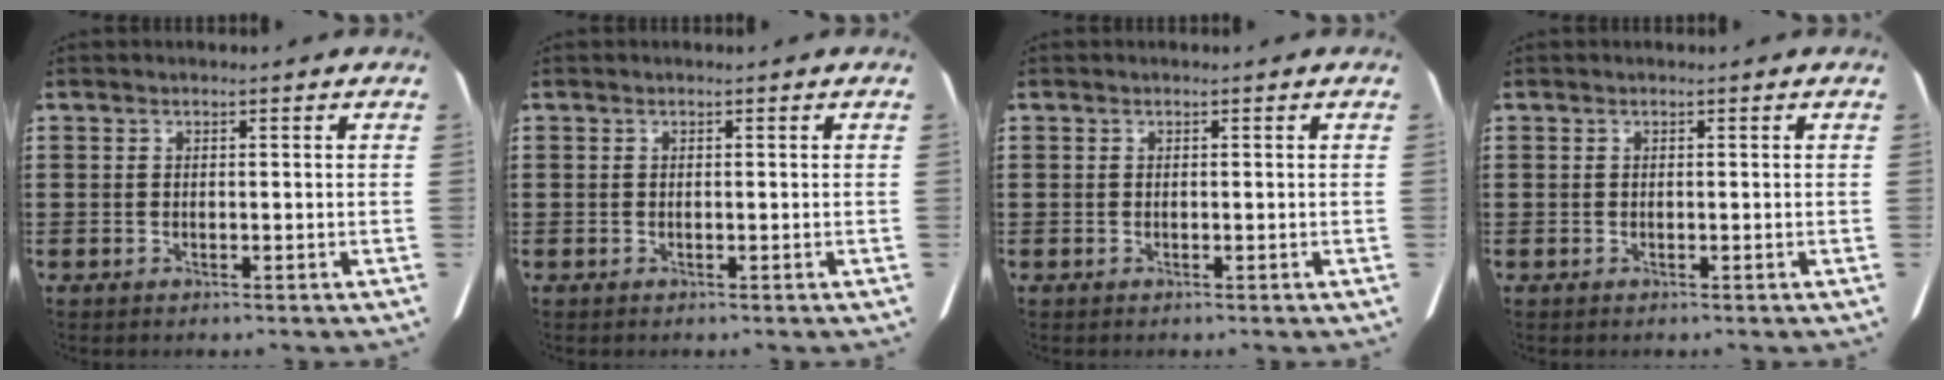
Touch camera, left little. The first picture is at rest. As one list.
[{"total": 0.0}, {"total": 0.0}, {"total": 0.0}]